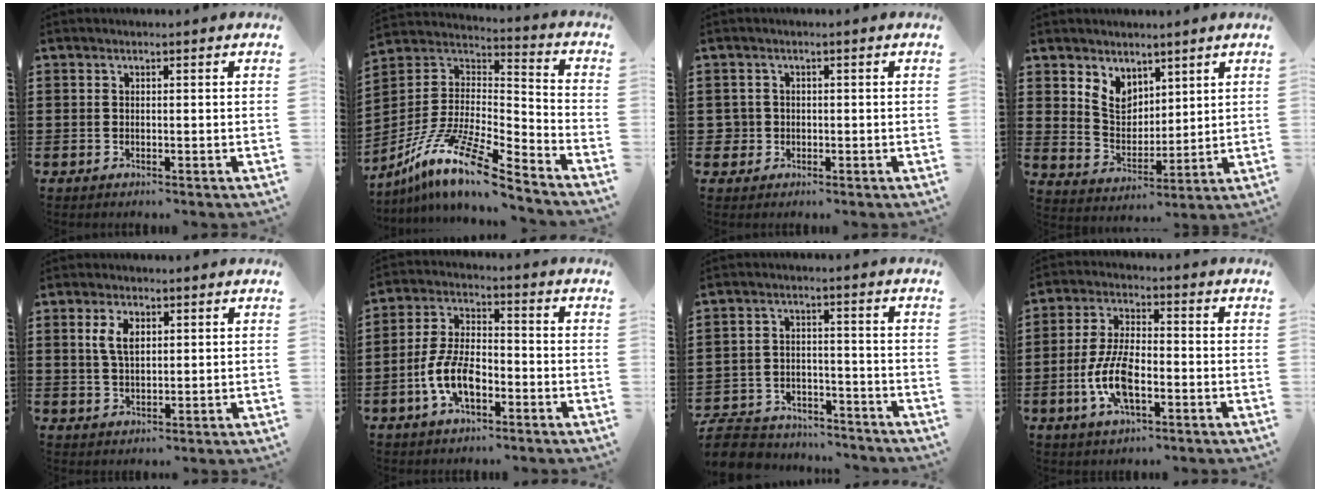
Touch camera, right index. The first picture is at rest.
{"total": 13.2, "force": [-9.7, 2.3, 8.6], "torque": [-0.178, 0.009, -0.190]}
{"total": 1.9, "force": [-0.4, 1.8, 0.2], "torque": [-0.012, 0.005, -0.013]}
{"total": 6.0, "force": [4.1, 4.1, 1.5], "torque": [-0.056, -0.002, 0.078]}
{"total": 4.1, "force": [1.3, 2.1, 3.3], "torque": [-0.071, 0.010, 0.022]}
{"total": 8.1, "force": [-3.1, 4.1, 6.3], "torque": [-0.147, 0.001, -0.065]}
{"total": 6.9, "force": [-6.6, 1.7, 1.2], "torque": [-0.037, 0.012, -0.134]}
{"total": 8.9, "force": [-2.7, 3.8, 7.6], "torque": [-0.174, -0.007, -0.055]}